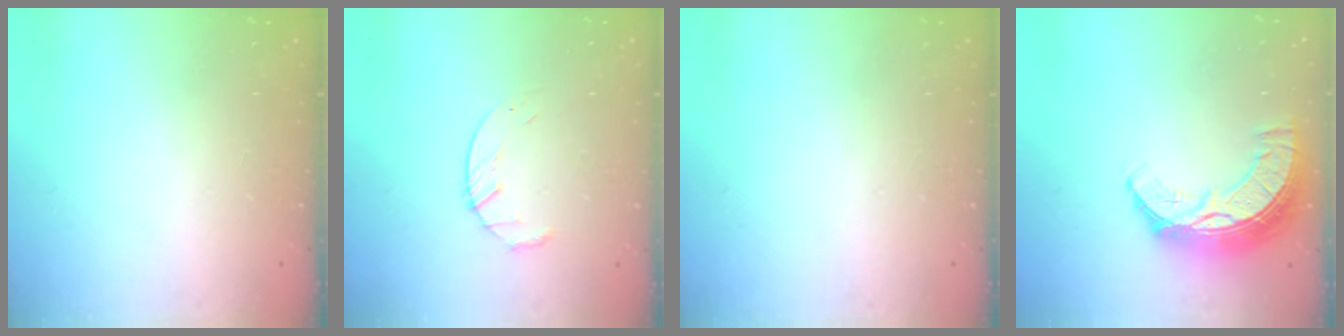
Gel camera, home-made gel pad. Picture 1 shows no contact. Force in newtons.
{"total": 4.3, "press": 4.2, "slide": 0.6}
{"total": 0.0}
{"total": 13.4, "press": 13.3, "slide": 0.9}